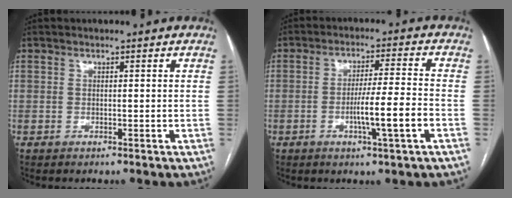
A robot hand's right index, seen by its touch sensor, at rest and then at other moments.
{"total": 7.5, "force": [-2.5, -0.6, 7.1], "torque": [-0.122, -0.003, -0.042]}